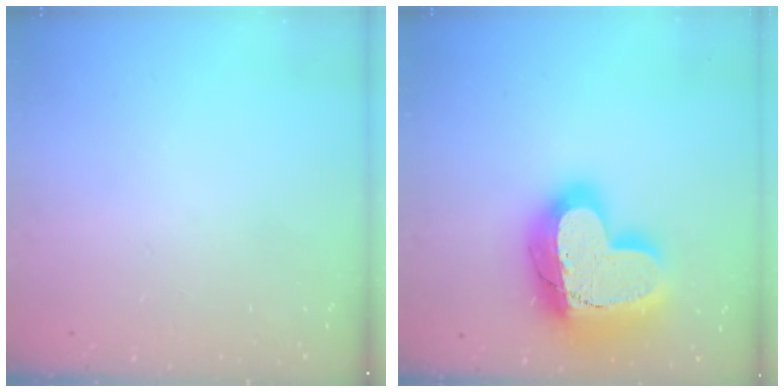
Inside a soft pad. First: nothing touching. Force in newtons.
{"total": 25.8, "press": 25.7, "slide": 1.9}